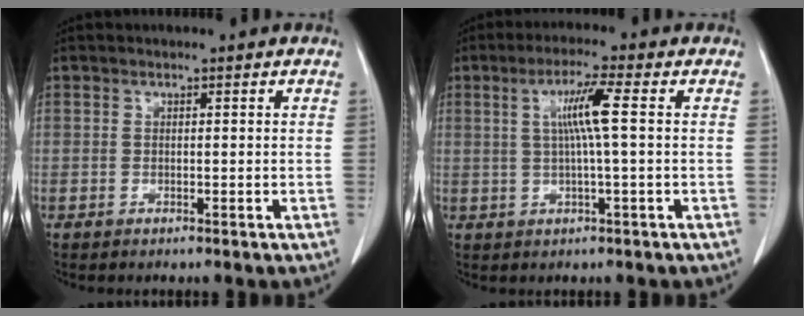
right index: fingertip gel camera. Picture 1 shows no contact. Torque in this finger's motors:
{"motor_torque": [0.76, 0.06, 0.24, 0.13]}